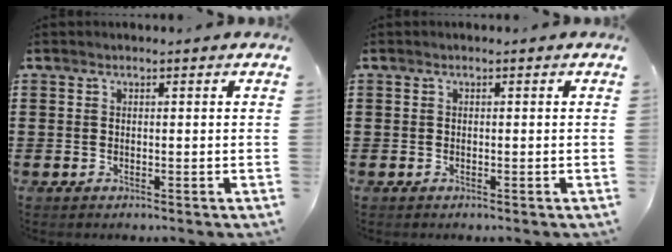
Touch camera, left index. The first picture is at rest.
{"total": 0.0}